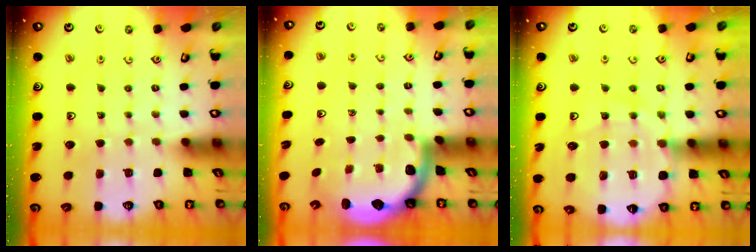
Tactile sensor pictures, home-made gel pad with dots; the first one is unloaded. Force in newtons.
{"total": 2.9, "press": 2.8, "slide": 0.4}
{"total": 13.0, "press": 12.9, "slide": 1.6}